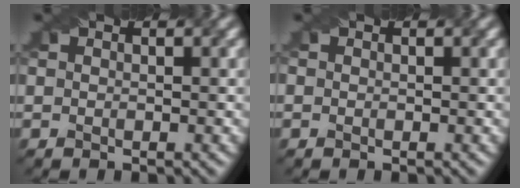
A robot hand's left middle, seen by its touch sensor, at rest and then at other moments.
{"total": 0.5, "force": [0.1, 0.4, 0.3], "torque": [-0.004, 0.005, -0.004]}